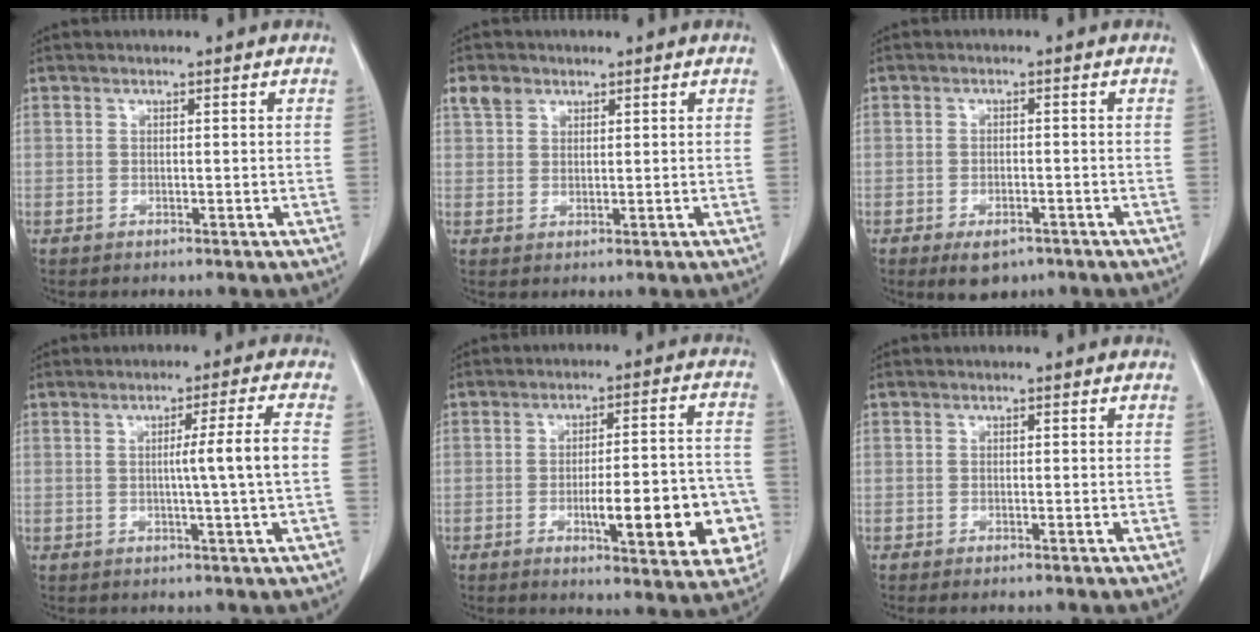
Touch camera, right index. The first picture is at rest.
{"total": 3.1, "force": [2.0, 2.1, 1.1], "torque": [-0.025, 0.011, 0.044]}
{"total": 4.4, "force": [-2.8, 2.1, 2.6], "torque": [-0.039, -0.003, -0.035]}
{"total": 5.8, "force": [-0.1, -1.6, 5.6], "torque": [-0.086, -0.001, 0.001]}
{"total": 14.9, "force": [-4.5, 3.5, 13.8], "torque": [-0.154, 0.018, -0.051]}
{"total": 0.8, "force": [-0.6, 0.0, 0.4], "torque": [-0.011, -0.002, -0.009]}